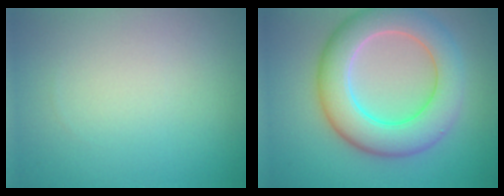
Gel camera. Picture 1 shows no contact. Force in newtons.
{"total": 7.9, "press": 7.9, "slide": 0.3}